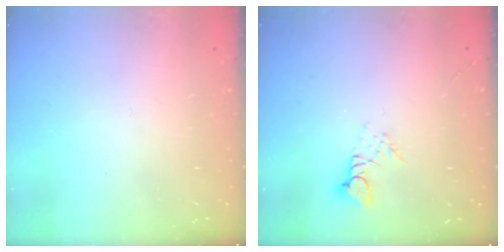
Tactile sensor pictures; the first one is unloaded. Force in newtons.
{"total": 2.7, "press": 2.7, "slide": 0.2}